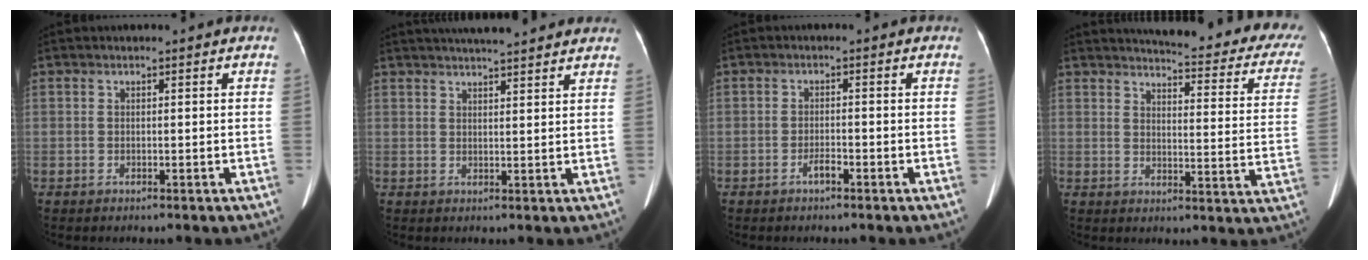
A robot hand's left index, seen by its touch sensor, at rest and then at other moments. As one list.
[{"total": 11.3, "force": [9.9, 1.2, 5.2], "torque": [-0.077, 0.027, 0.127]}, {"total": 1.7, "force": [-1.2, 0.3, 1.1], "torque": [-0.021, 0.000, -0.019]}, {"total": 22.6, "force": [20.1, 3.7, 9.6], "torque": [-0.107, -0.075, 0.210]}]